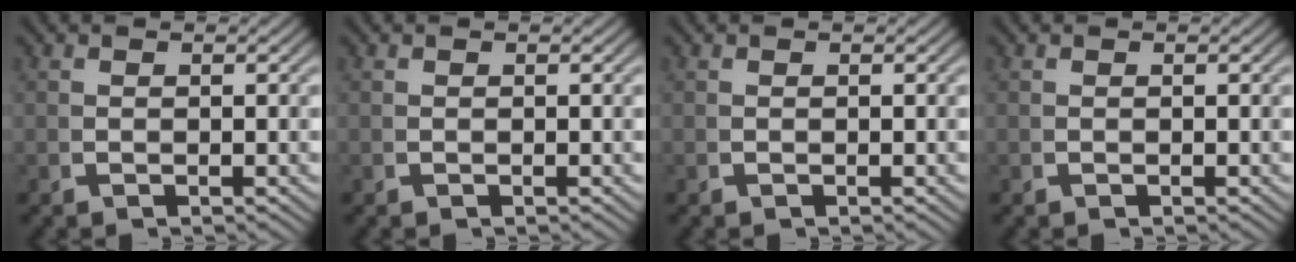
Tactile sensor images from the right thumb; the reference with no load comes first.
{"total": 0.0}
{"total": 0.0}
{"total": 0.0}